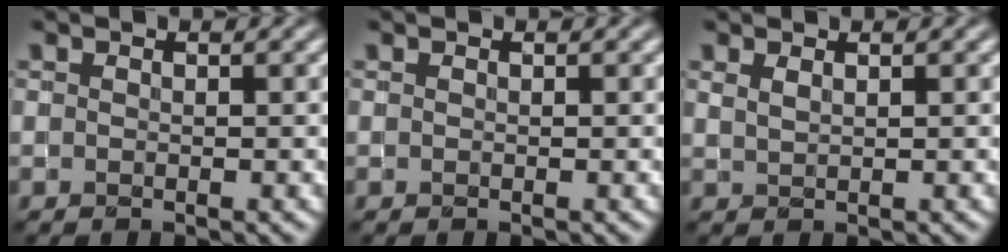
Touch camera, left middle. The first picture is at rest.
{"total": 0.0}
{"total": 1.0, "force": [0.7, 0.3, 0.6], "torque": [-0.016, 0.000, 0.016]}